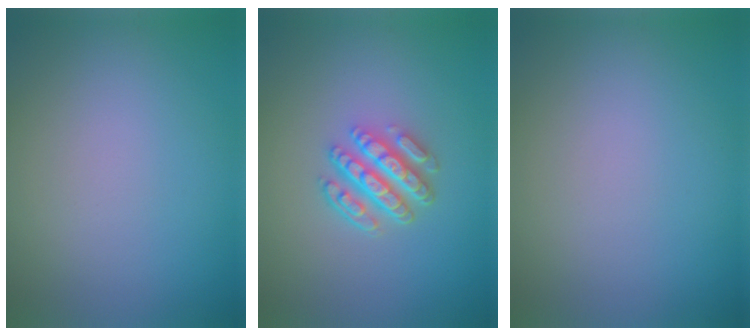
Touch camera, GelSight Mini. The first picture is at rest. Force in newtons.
{"total": 4.7, "press": 3.5, "slide": 3.1}
{"total": 0.0}